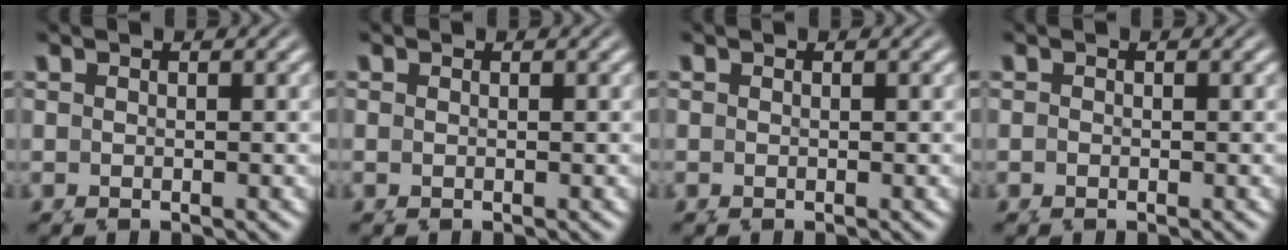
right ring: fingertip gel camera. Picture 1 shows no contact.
{"total": 0.0}
{"total": 0.0}
{"total": 0.0}